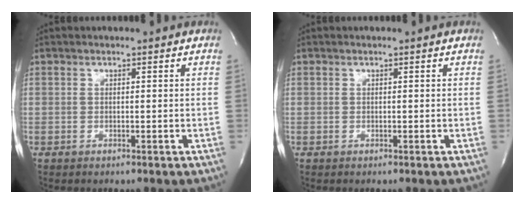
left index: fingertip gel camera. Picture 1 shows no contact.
{"total": 0.0}